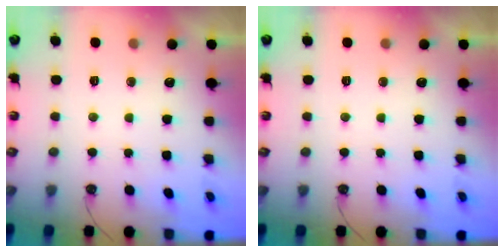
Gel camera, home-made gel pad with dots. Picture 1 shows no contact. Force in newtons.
{"total": 0.0}